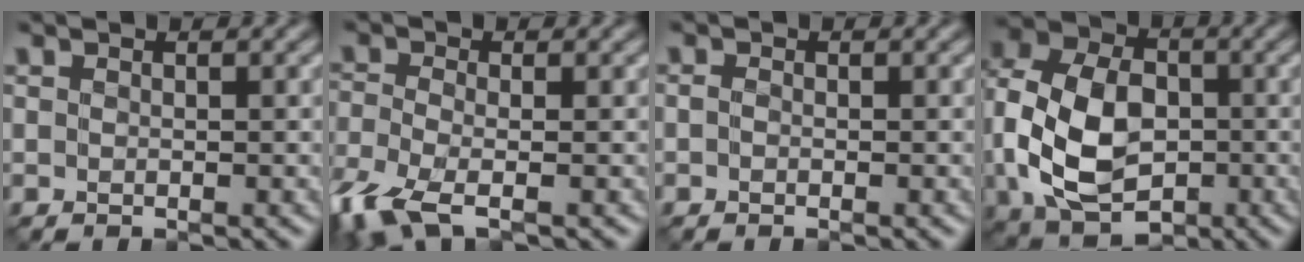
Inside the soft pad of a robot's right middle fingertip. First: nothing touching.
{"total": 6.6, "force": [-4.0, 2.4, 4.7], "torque": [-0.122, -0.022, -0.086]}
{"total": 0.5, "force": [-0.3, 0.3, 0.3], "torque": [-0.008, -0.003, -0.006]}
{"total": 11.8, "force": [-1.7, 8.5, 8.0], "torque": [-0.193, -0.012, -0.038]}